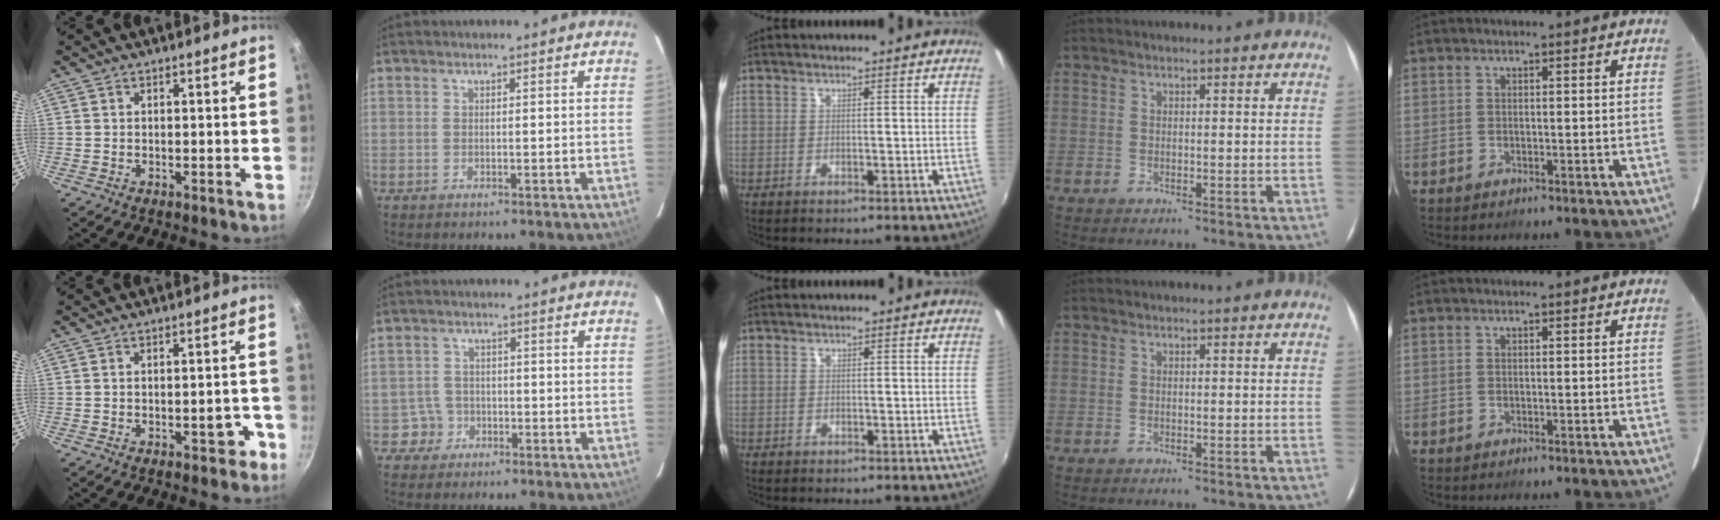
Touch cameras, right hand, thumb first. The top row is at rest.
{"thumb": {"total": 3.8, "force": [-2.0, 2.0, 2.5], "torque": [-0.005, 0.028, -0.018]}, "index": {"total": 3.6, "force": [-1.7, 3.2, -0.5], "torque": [0.009, 0.019, -0.028]}, "middle": {"total": 0.7, "force": [-0.5, 0.5, 0.0], "torque": [-0.003, 0.003, -0.008]}}